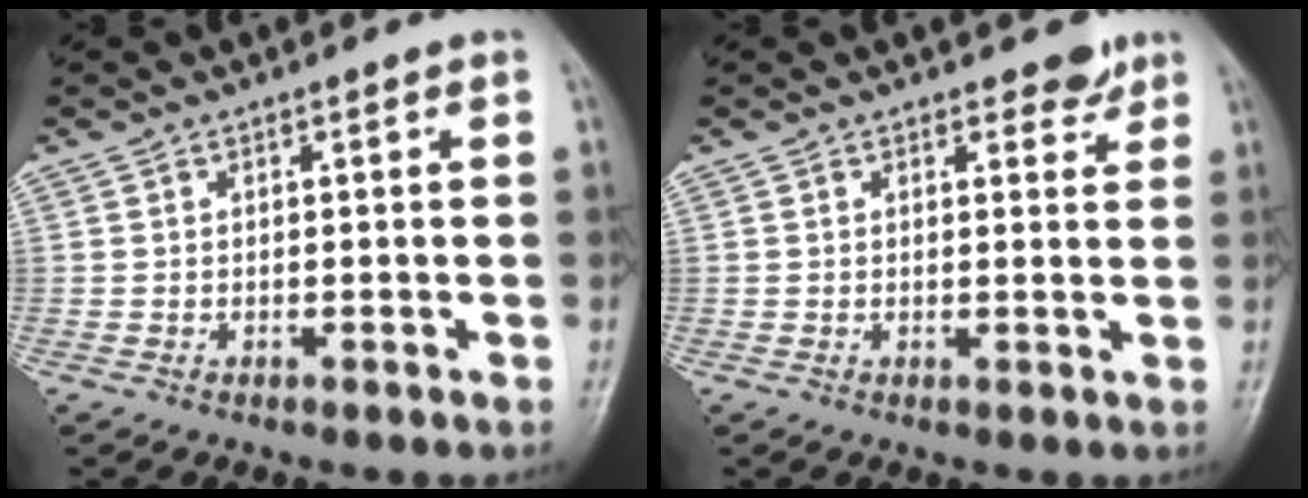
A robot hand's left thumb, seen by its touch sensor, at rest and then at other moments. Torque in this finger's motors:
{"motor_torque": [-0.14, -0.09, -0.19, -0.23, 0.04]}